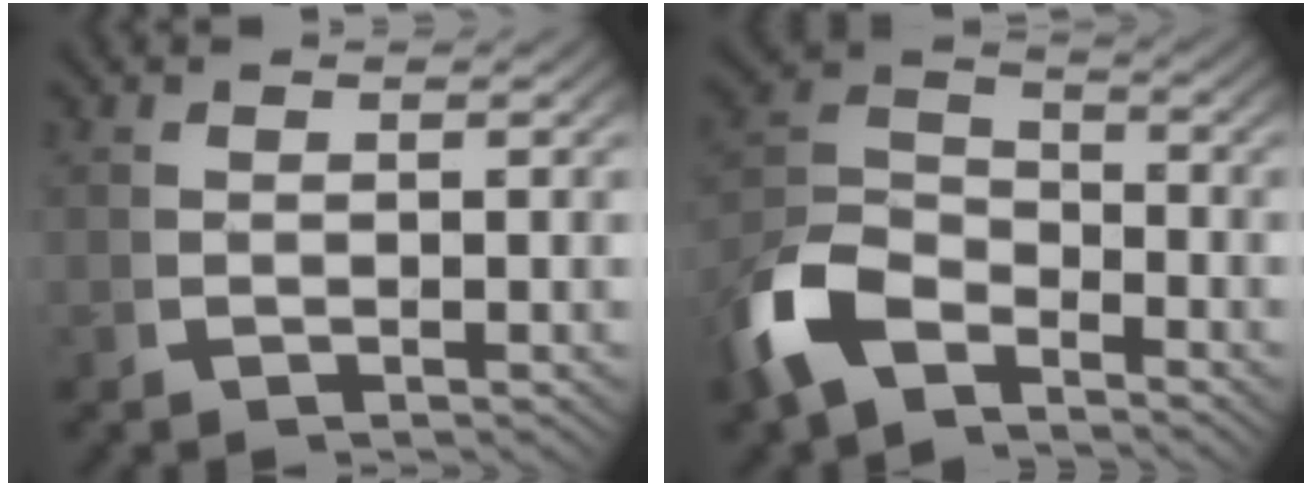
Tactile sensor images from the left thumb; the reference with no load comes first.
{"total": 7.9, "force": [-3.0, 5.7, 4.6], "torque": [-0.102, -0.017, -0.054]}